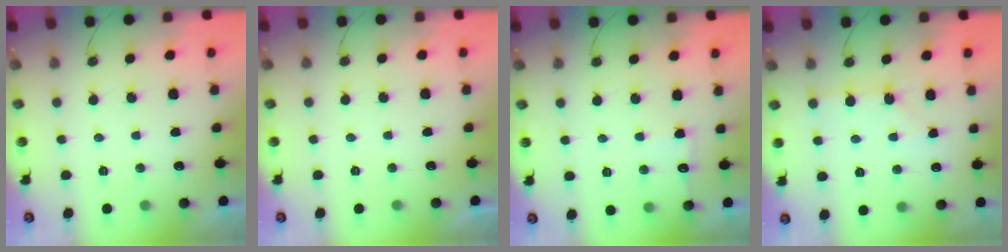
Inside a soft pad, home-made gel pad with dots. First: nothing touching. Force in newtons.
{"total": 0.0}
{"total": 6.9, "press": 6.9, "slide": 0.6}
{"total": 1.8, "press": 1.8, "slide": 0.3}